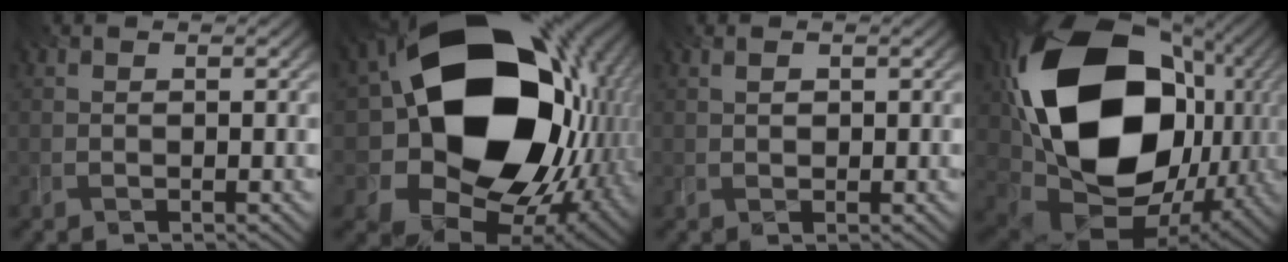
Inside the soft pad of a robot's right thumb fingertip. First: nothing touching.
{"total": 22.1, "force": [2.3, 17.1, 13.9], "torque": [-0.318, -0.048, 0.083]}
{"total": 1.2, "force": [0.4, 0.8, 0.8], "torque": [-0.017, -0.002, 0.010]}
{"total": 23.2, "force": [3.7, 17.1, 15.3], "torque": [-0.362, -0.032, 0.083]}